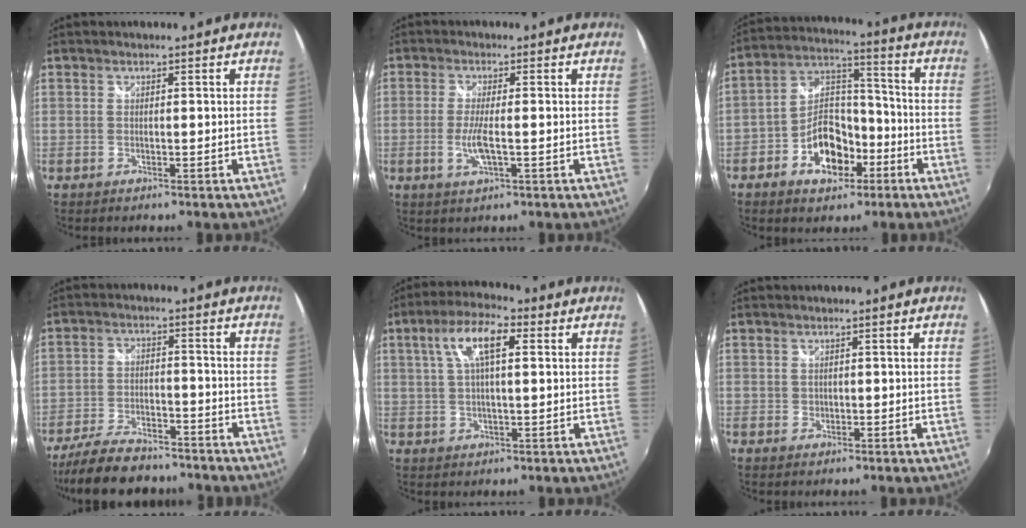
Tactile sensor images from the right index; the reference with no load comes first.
{"total": 4.5, "force": [-1.0, 0.6, 4.4], "torque": [-0.092, -0.008, -0.022]}
{"total": 11.7, "force": [-5.5, 7.0, 7.5], "torque": [-0.142, 0.033, -0.085]}
{"total": 14.3, "force": [-11.9, 4.8, 6.3], "torque": [-0.146, -0.014, -0.192]}
{"total": 9.1, "force": [3.0, 3.0, 8.0], "torque": [-0.153, 0.022, 0.053]}
{"total": 0.9, "force": [0.1, 0.8, 0.1], "torque": [0.001, 0.000, 0.002]}